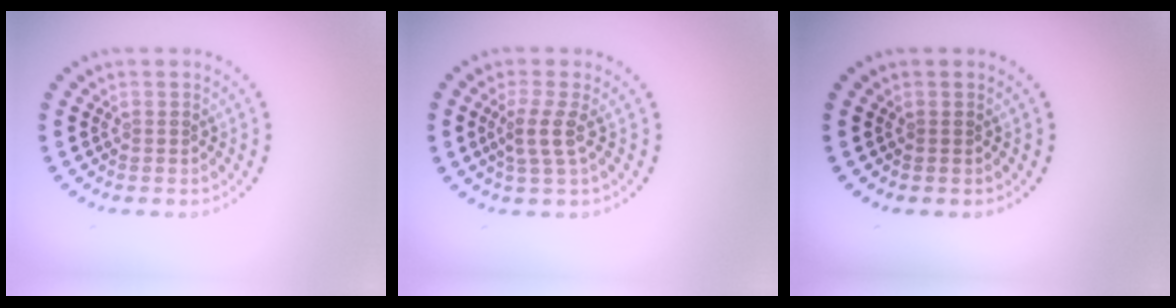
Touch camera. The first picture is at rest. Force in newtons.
{"total": 2.3, "press": 1.7, "slide": 1.5}
{"total": 0.0}